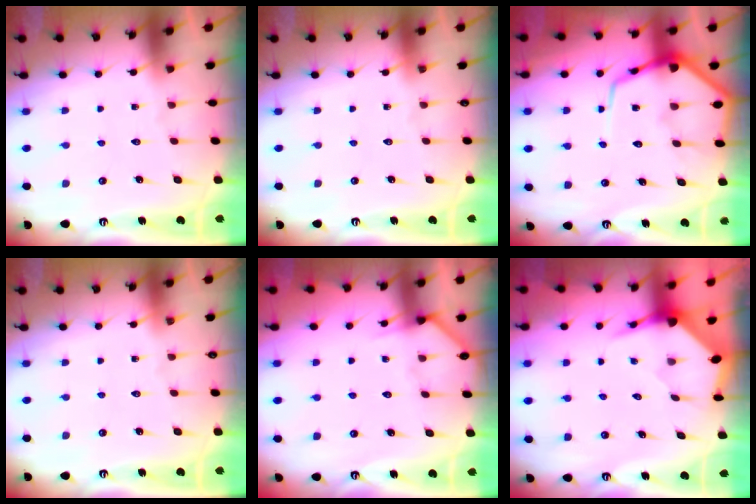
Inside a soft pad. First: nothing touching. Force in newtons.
{"total": 0.0}
{"total": 10.9, "press": 10.9, "slide": 1.1}
{"total": 0.0}
{"total": 4.9, "press": 4.9, "slide": 0.4}
{"total": 3.6, "press": 3.6, "slide": 0.4}